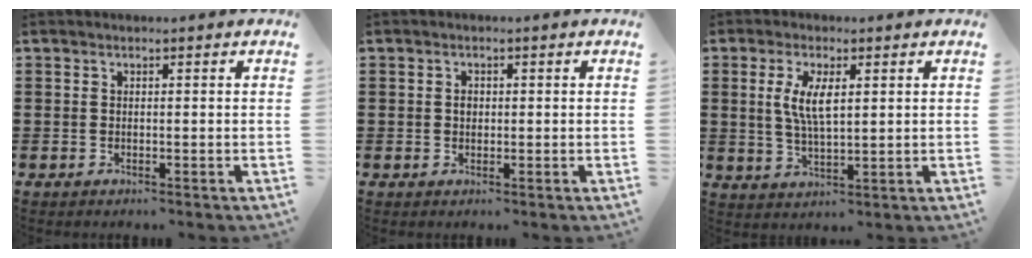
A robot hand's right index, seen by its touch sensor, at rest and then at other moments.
{"total": 1.2, "force": [0.1, 0.9, 0.8], "torque": [-0.019, 0.004, 0.002]}
{"total": 5.6, "force": [1.3, 1.9, 5.1], "torque": [-0.104, 0.006, 0.021]}